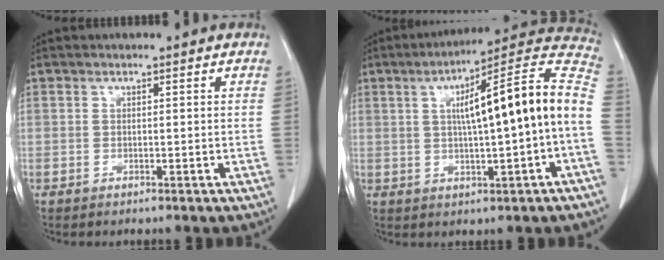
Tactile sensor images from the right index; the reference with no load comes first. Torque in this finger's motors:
{"motor_torque": [1.60, -0.54, 0.78, 0.21]}